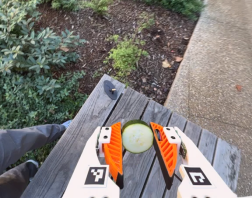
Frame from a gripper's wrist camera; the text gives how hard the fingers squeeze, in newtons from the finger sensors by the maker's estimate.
{"total": 8.6, "left": 8.5, "right": 8.7}